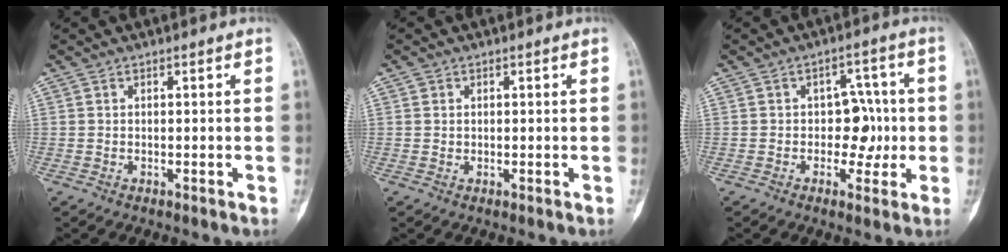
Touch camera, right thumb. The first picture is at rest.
{"total": 0.8, "force": [0.3, 0.7, 0.1], "torque": [0.005, 0.001, 0.003]}
{"total": 6.2, "force": [-0.5, 4.5, 4.2], "torque": [-0.008, 0.017, -0.011]}